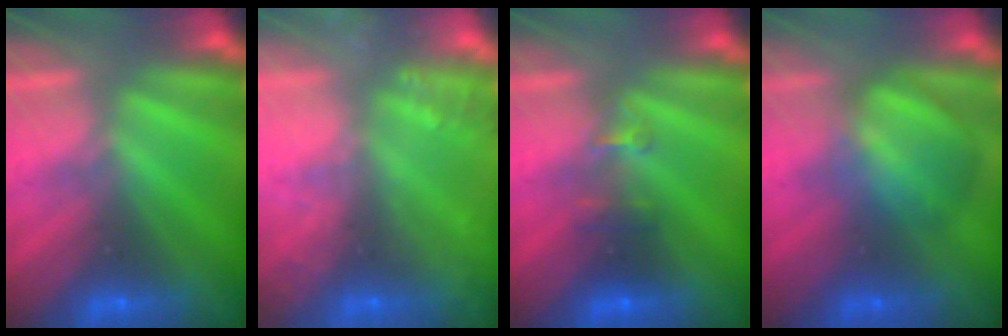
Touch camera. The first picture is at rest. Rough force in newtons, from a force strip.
{"total": 8.3}
{"total": 2.9}
{"total": 2.8}